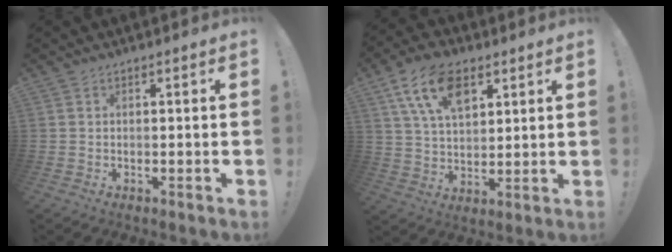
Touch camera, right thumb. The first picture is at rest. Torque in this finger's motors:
{"motor_torque": [-0.63, 1.06, 0.62, 0.68, 0.06]}